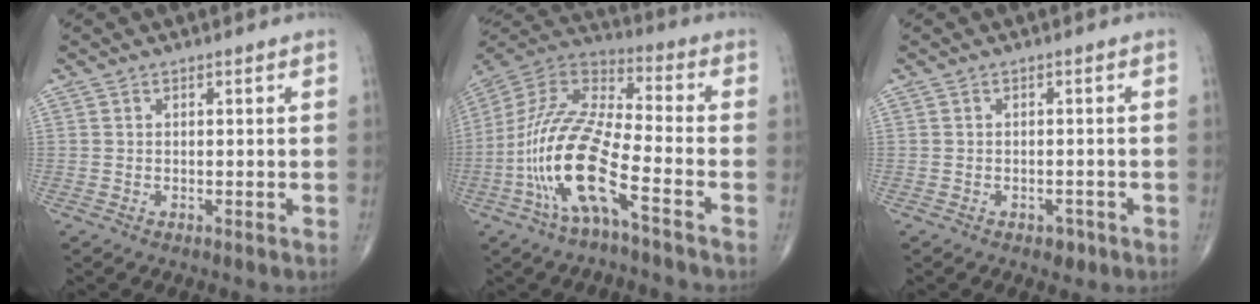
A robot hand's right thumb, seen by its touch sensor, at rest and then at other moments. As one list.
[{"total": 18.0, "force": [-7.2, 4.7, 15.8], "torque": [-0.345, 0.043, -0.143]}, {"total": 1.8, "force": [-1.1, 1.1, 0.8], "torque": [-0.005, 0.003, -0.013]}]